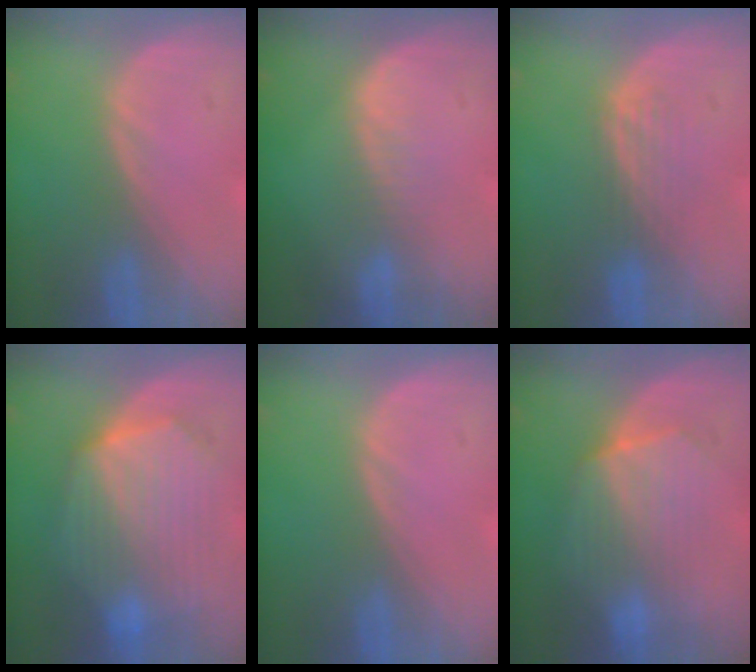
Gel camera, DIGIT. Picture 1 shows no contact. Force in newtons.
{"total": 2.4, "press": 2.4, "slide": 0.2}
{"total": 3.5, "press": 3.2, "slide": 1.4}
{"total": 10.9, "press": 10.9, "slide": 0.8}
{"total": 0.0}
{"total": 7.1, "press": 6.9, "slide": 1.3}